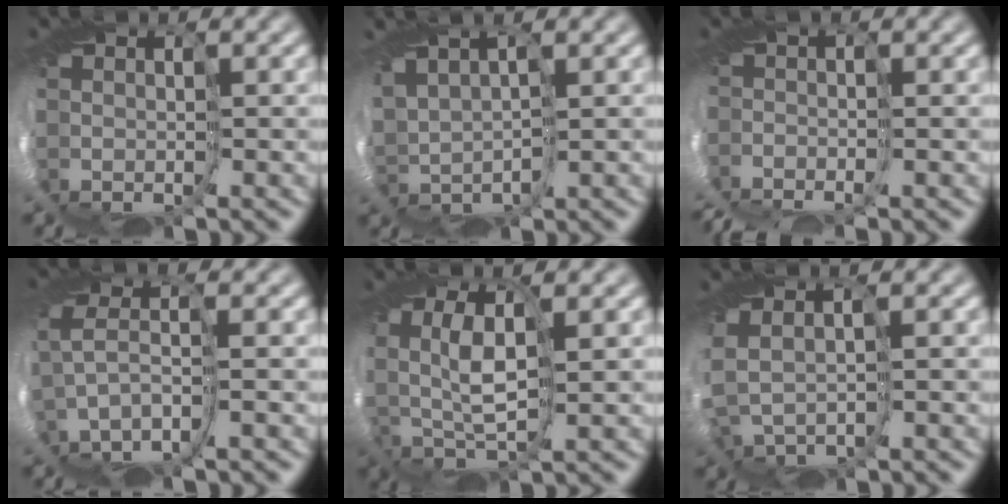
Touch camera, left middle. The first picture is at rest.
{"total": 2.4, "force": [1.6, 1.4, 1.3], "torque": [-0.048, 0.016, 0.029]}
{"total": 4.3, "force": [-3.9, 0.5, 1.8], "torque": [-0.039, -0.014, -0.071]}
{"total": 2.6, "force": [-0.9, 0.4, 2.4], "torque": [-0.073, 0.007, -0.035]}
{"total": 5.1, "force": [0.7, 2.5, 4.4], "torque": [-0.109, 0.006, 0.001]}
{"total": 2.6, "force": [0.3, 1.6, 2.1], "torque": [-0.059, 0.001, 0.013]}